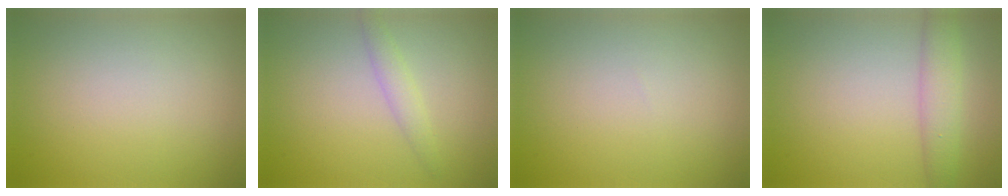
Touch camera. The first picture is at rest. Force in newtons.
{"total": 1.6, "press": 1.6, "slide": 0.0}
{"total": 0.0}
{"total": 3.0, "press": 3.0, "slide": 0.2}